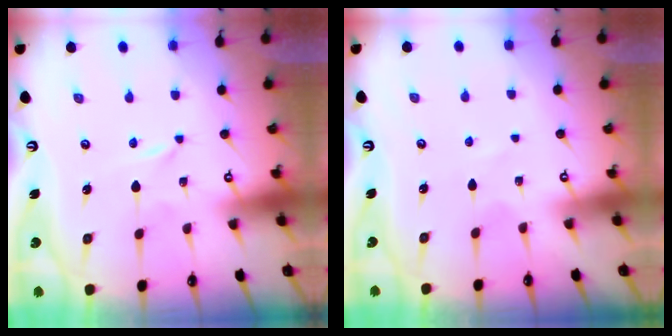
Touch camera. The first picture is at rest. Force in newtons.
{"total": 1.8, "press": 1.7, "slide": 0.3}